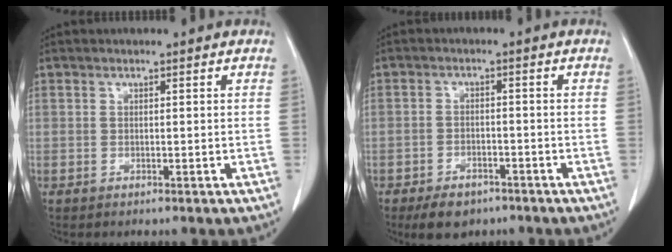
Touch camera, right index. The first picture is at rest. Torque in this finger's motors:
{"motor_torque": [0.49, -0.51, 0.10, 0.02]}